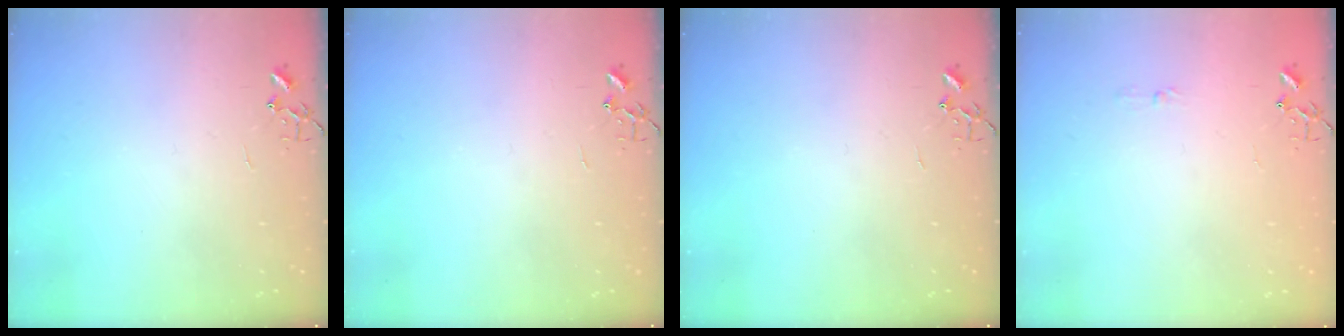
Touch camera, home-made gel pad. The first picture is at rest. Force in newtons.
{"total": 0.0}
{"total": 0.0}
{"total": 3.3, "press": 3.2, "slide": 0.4}